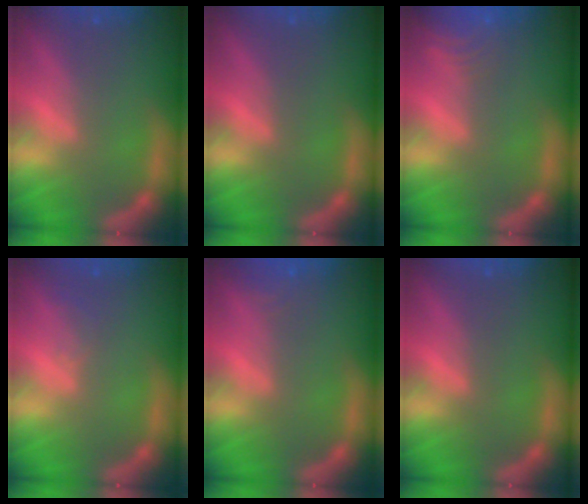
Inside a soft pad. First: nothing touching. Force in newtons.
{"total": 0.0}
{"total": 6.0}
{"total": 1.0}
{"total": 1.9}
{"total": 0.0}